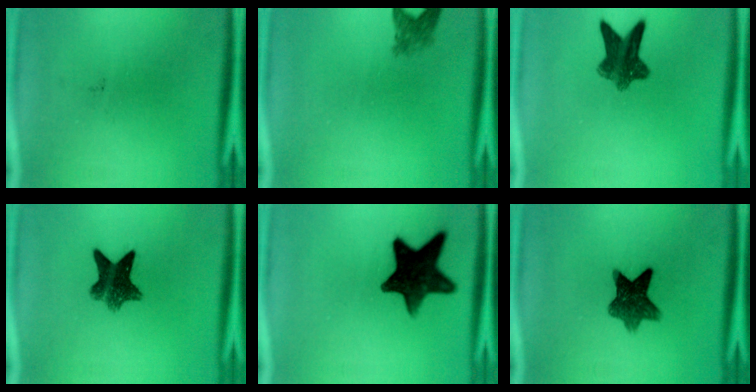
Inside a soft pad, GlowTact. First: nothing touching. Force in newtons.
{"total": 2.4}
{"total": 7.9}
{"total": 8.2}
{"total": 13.9}
{"total": 8.3}